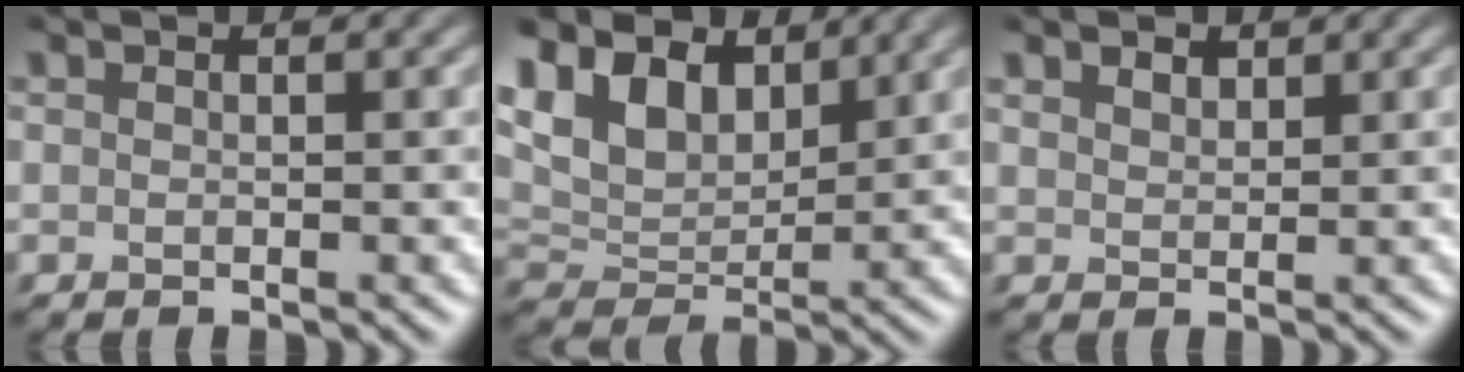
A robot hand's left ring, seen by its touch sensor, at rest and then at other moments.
{"total": 6.9, "force": [3.6, 4.2, 4.1], "torque": [-0.098, 0.009, 0.055]}
{"total": 1.4, "force": [1.1, 0.6, 0.5], "torque": [-0.015, 0.003, 0.023]}